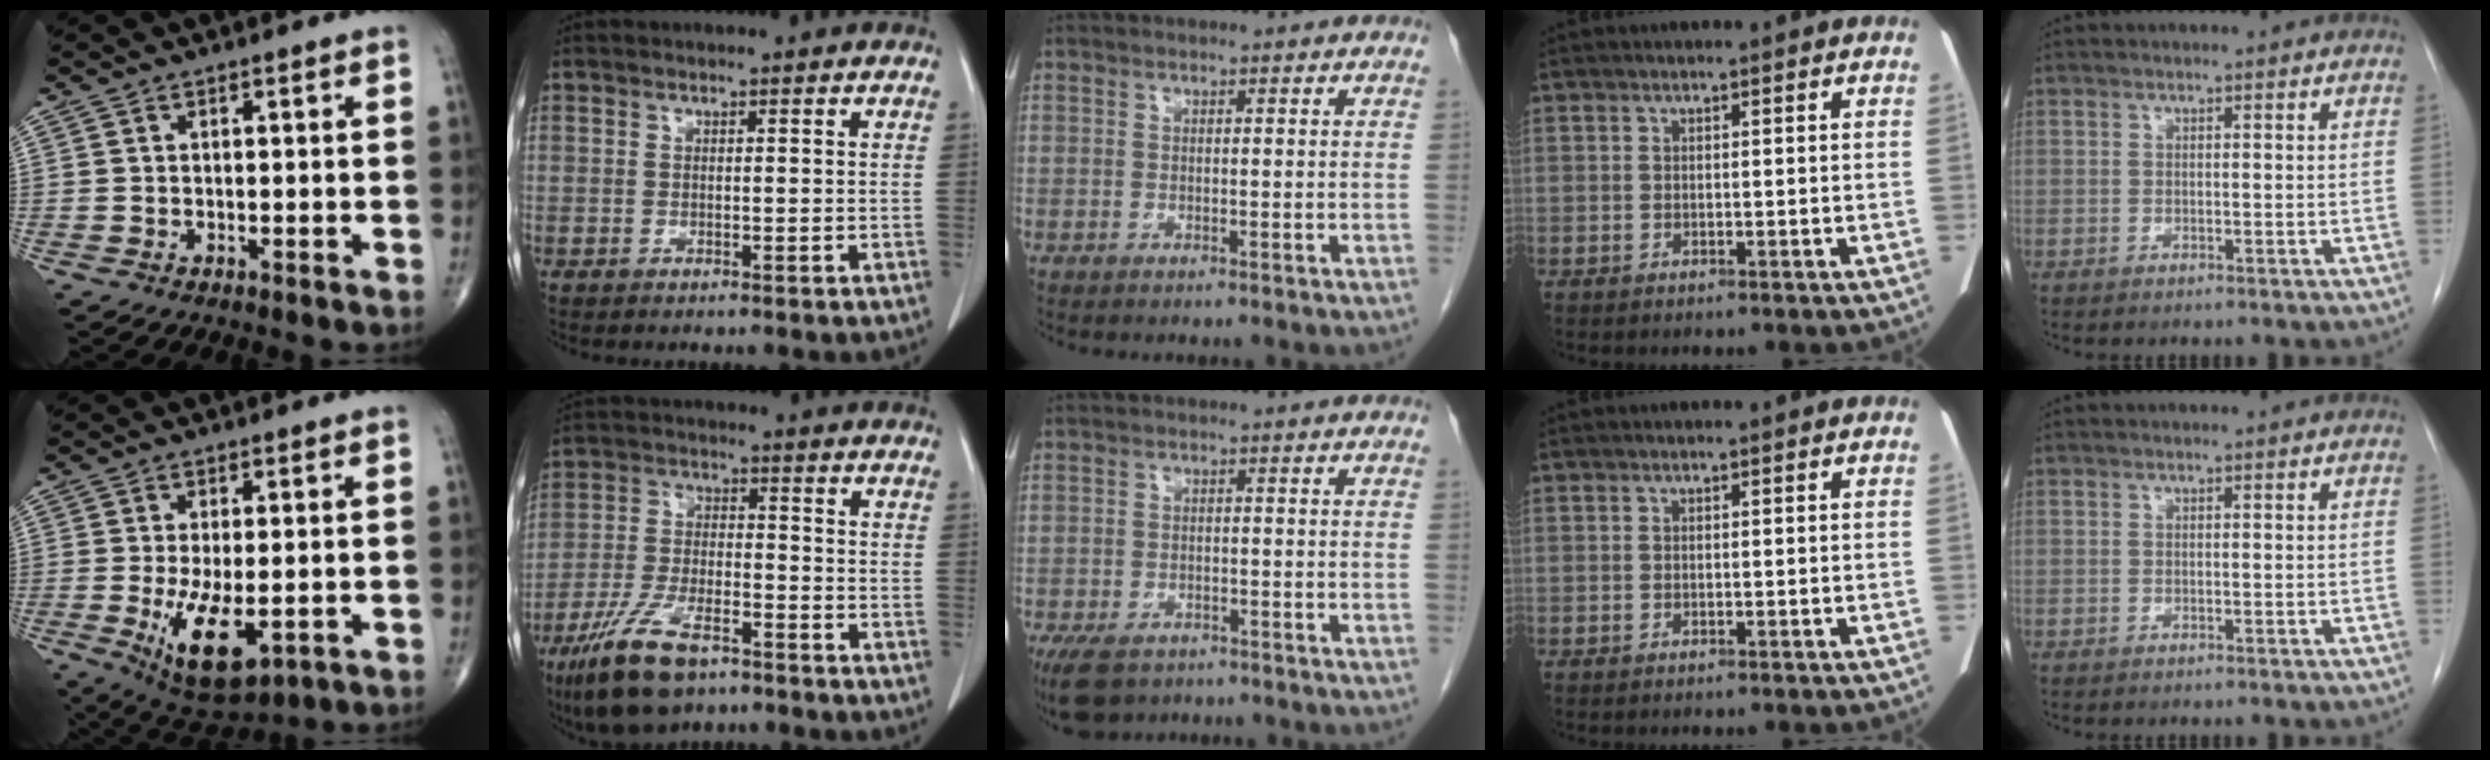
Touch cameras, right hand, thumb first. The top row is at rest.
{"thumb": {"total": 11.3, "force": [-2.8, 4.9, 9.8], "torque": [-0.166, -0.020, -0.032]}, "index": {"total": 11.7, "force": [-7.8, 3.8, 7.9], "torque": [-0.165, -0.017, -0.143]}, "middle": {"total": 6.7, "force": [-4.8, 3.6, 3.0], "torque": [-0.057, -0.007, -0.074]}}